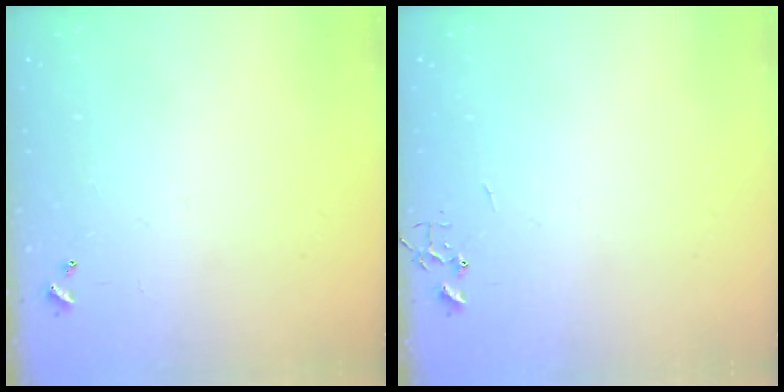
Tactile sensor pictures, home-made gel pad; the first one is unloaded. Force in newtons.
{"total": 0.0}